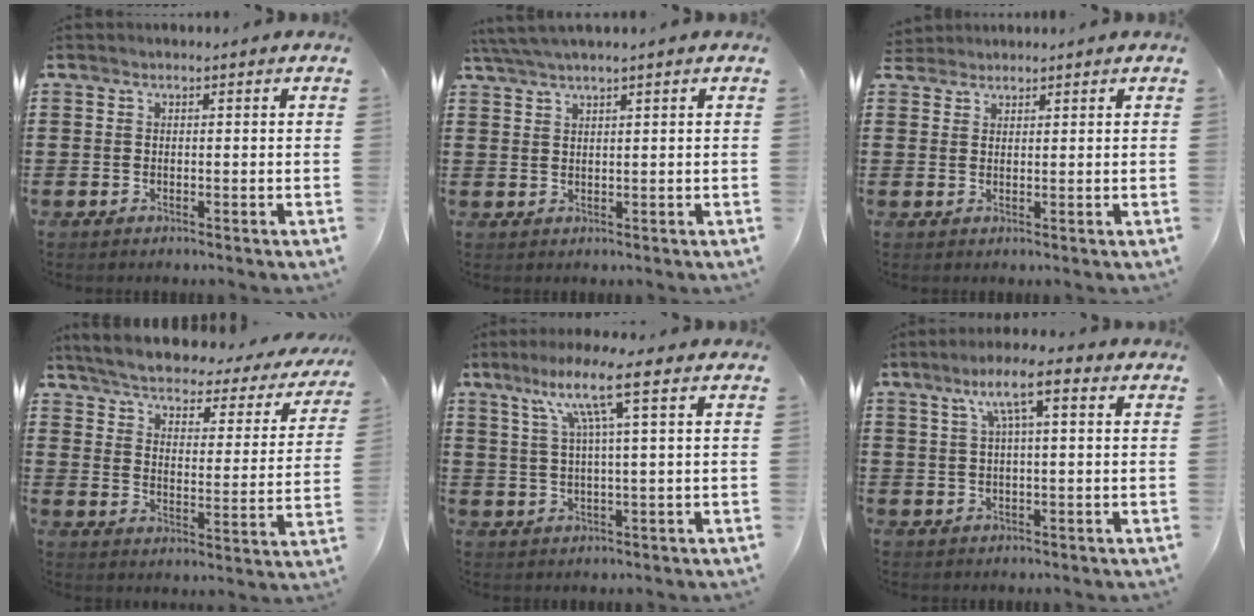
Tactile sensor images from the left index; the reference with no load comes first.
{"total": 2.4, "force": [1.8, -0.4, 1.5], "torque": [-0.033, 0.002, 0.035]}
{"total": 1.4, "force": [1.3, 0.5, -0.1], "torque": [-0.002, 0.003, 0.027]}
{"total": 3.4, "force": [3.2, 0.2, 1.1], "torque": [-0.043, -0.032, 0.045]}
{"total": 8.8, "force": [3.6, 0.2, 8.0], "torque": [-0.163, 0.004, 0.056]}
{"total": 6.2, "force": [2.2, 0.8, 5.7], "torque": [-0.113, 0.007, 0.033]}